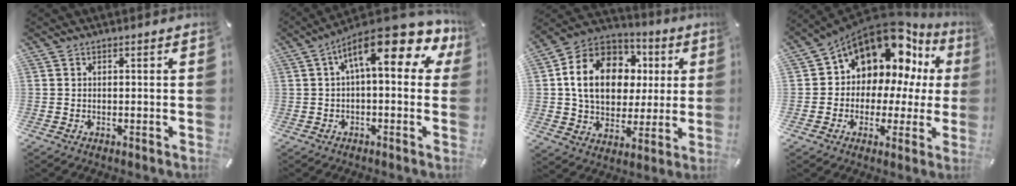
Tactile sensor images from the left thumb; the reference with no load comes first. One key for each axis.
{"total": 15.0, "fx": 5.9, "fy": 5.5, "fz": 12.7, "tx": -0.196, "ty": -0.038, "tz": 0.098}
{"total": 17.0, "fx": 2.7, "fy": 13.7, "fz": 9.8, "tx": -0.183, "ty": 0.005, "tz": 0.052}
{"total": 12.9, "fx": 8.6, "fy": 8.0, "fz": 5.4, "tx": -0.103, "ty": -0.082, "tz": 0.152}